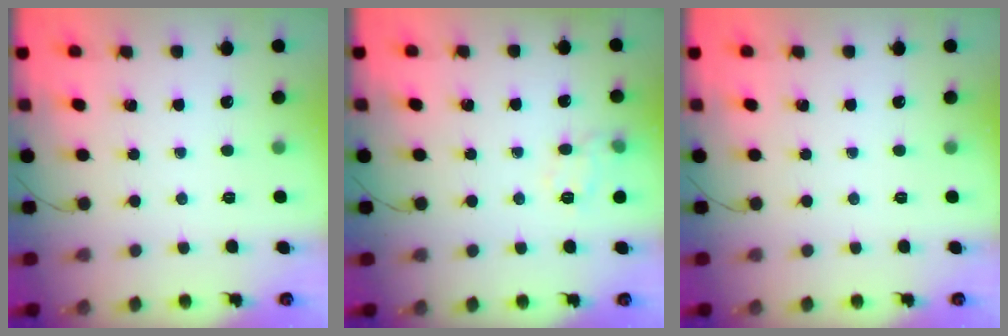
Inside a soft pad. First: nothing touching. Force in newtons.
{"total": 8.4, "press": 8.3, "slide": 0.9}
{"total": 0.0}